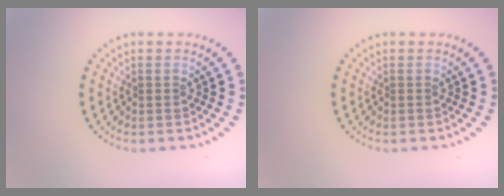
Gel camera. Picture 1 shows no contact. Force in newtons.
{"total": 0.0}